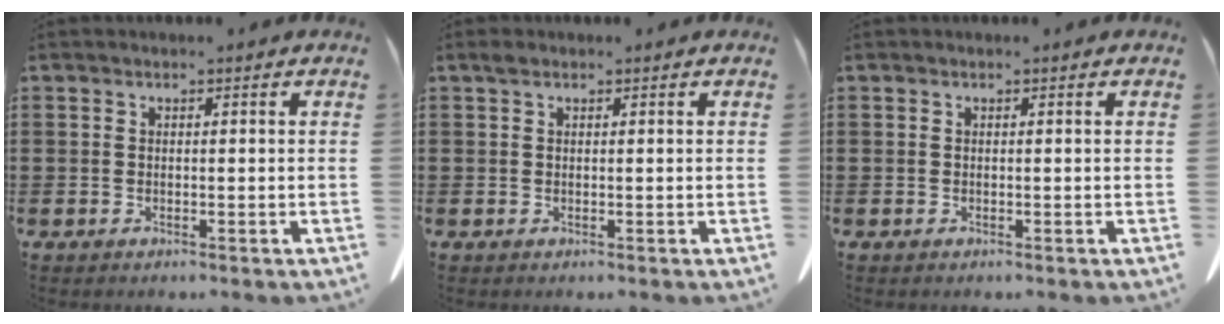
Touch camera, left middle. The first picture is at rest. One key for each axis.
{"total": 0.7, "fx": 0.4, "fy": 0.4, "fz": 0.4, "tx": -0.011, "ty": 0.001, "tz": 0.009}
{"total": 0.0}